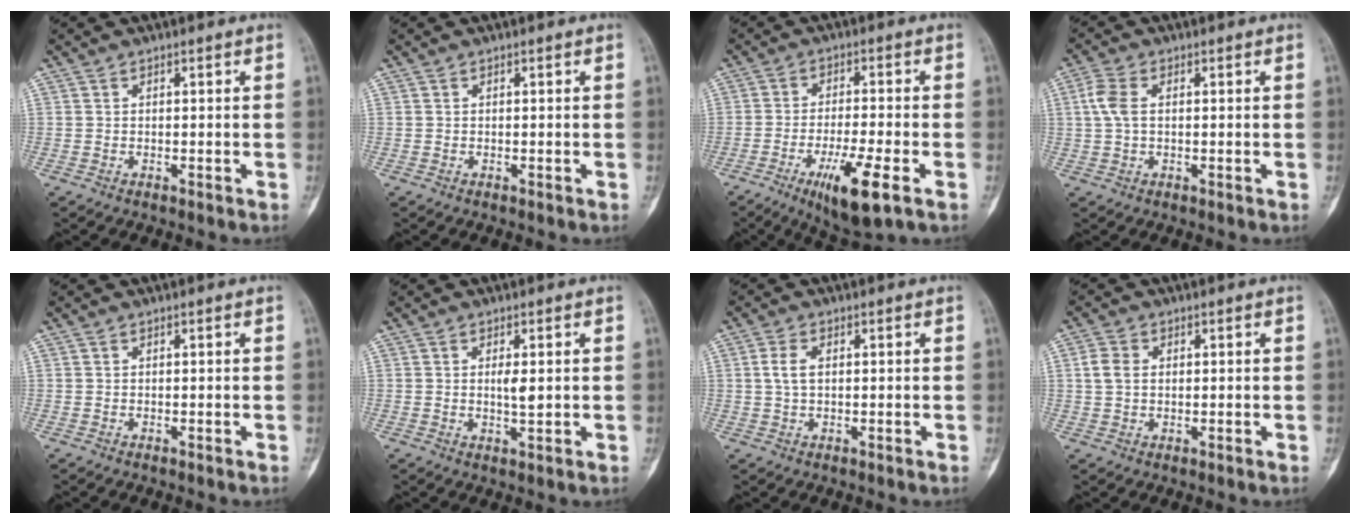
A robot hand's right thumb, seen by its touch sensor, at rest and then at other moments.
{"total": 0.0}
{"total": 10.8, "force": [-4.9, 2.0, 9.3], "torque": [-0.168, 0.000, -0.078]}
{"total": 4.7, "force": [0.8, 2.7, 3.7], "torque": [-0.096, 0.012, 0.013]}
{"total": 0.0}
{"total": 3.0, "force": [0.5, 0.8, 2.8], "torque": [-0.049, -0.005, 0.009]}
{"total": 3.2, "force": [0.6, 1.8, 2.6], "torque": [-0.052, 0.004, 0.010]}
{"total": 3.7, "force": [0.7, 2.7, 2.4], "torque": [-0.046, 0.005, 0.011]}